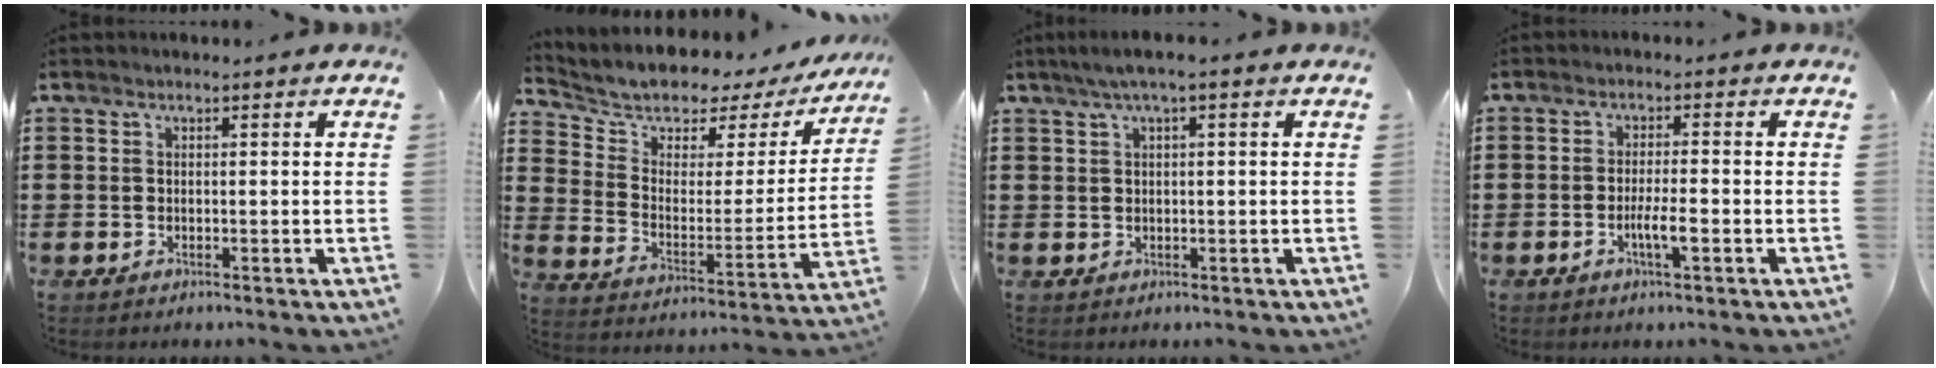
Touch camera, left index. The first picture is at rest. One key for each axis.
{"total": 4.4, "fx": 3.9, "fy": 1.9, "fz": 0.7, "tx": -0.047, "ty": -0.037, "tz": 0.060}
{"total": 1.9, "fx": 0.5, "fy": 0.0, "fz": 1.8, "tx": -0.033, "ty": 0.000, "tz": 0.009}
{"total": 3.6, "fx": -1.3, "fy": 0.6, "fz": 3.3, "tx": -0.056, "ty": 0.002, "tz": -0.022}